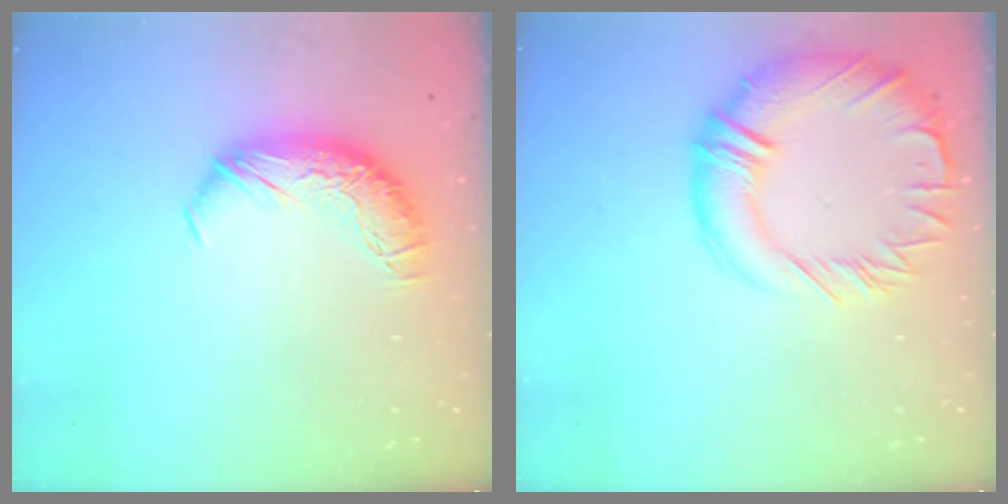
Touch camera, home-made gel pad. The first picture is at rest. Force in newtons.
{"total": 7.1, "press": 6.6, "slide": 2.8}